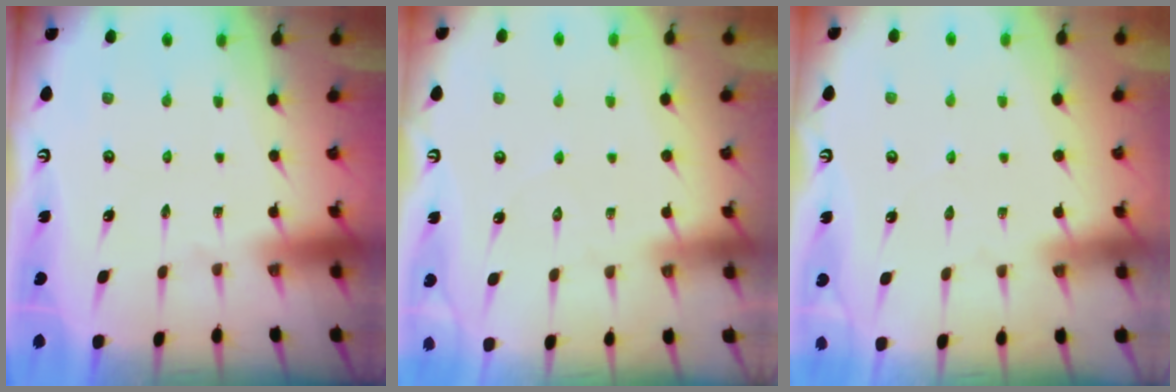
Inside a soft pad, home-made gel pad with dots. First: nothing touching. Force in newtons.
{"total": 3.8, "press": 3.8, "slide": 0.5}
{"total": 2.3, "press": 2.3, "slide": 0.4}